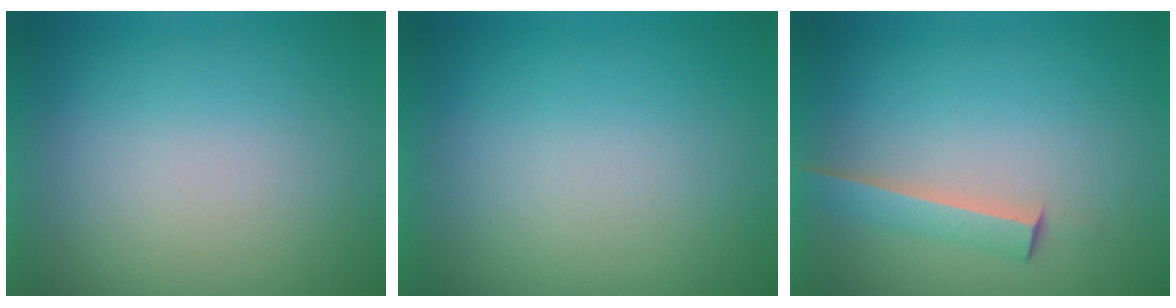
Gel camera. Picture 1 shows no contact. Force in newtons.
{"total": 0.0}
{"total": 2.7}